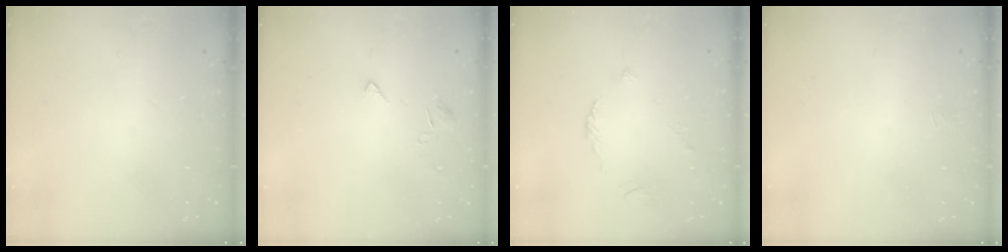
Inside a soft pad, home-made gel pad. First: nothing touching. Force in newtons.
{"total": 2.7, "press": 2.6, "slide": 0.5}
{"total": 2.7, "press": 2.6, "slide": 0.6}
{"total": 1.3, "press": 1.2, "slide": 0.2}